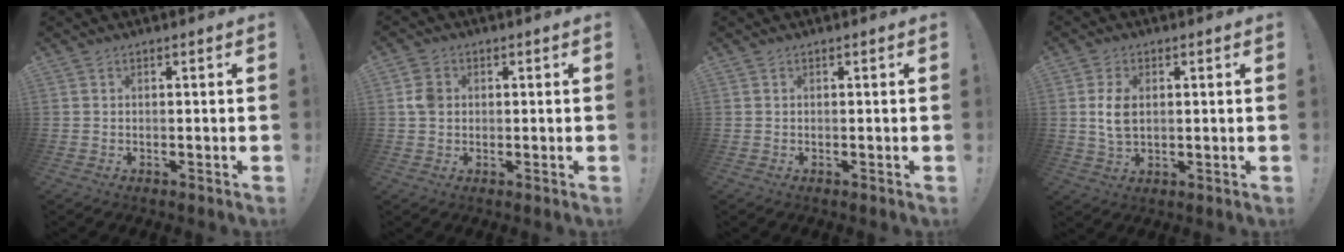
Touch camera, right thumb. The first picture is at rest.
{"total": 4.7, "force": [0.5, 4.0, 2.5], "torque": [-0.030, 0.006, 0.010]}
{"total": 0.0}
{"total": 6.5, "force": [0.9, 4.1, 5.0], "torque": [-0.087, -0.007, 0.010]}